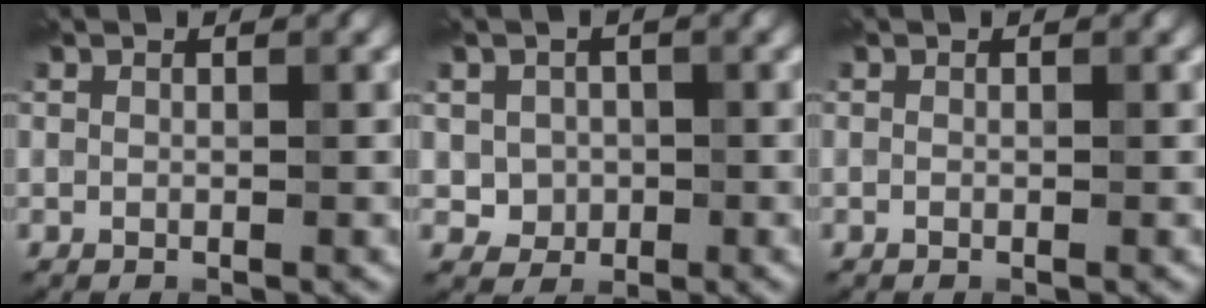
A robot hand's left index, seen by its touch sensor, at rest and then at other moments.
{"total": 2.1, "force": [-0.1, 1.9, 0.8], "torque": [-0.009, -0.001, -0.004]}
{"total": 0.0}